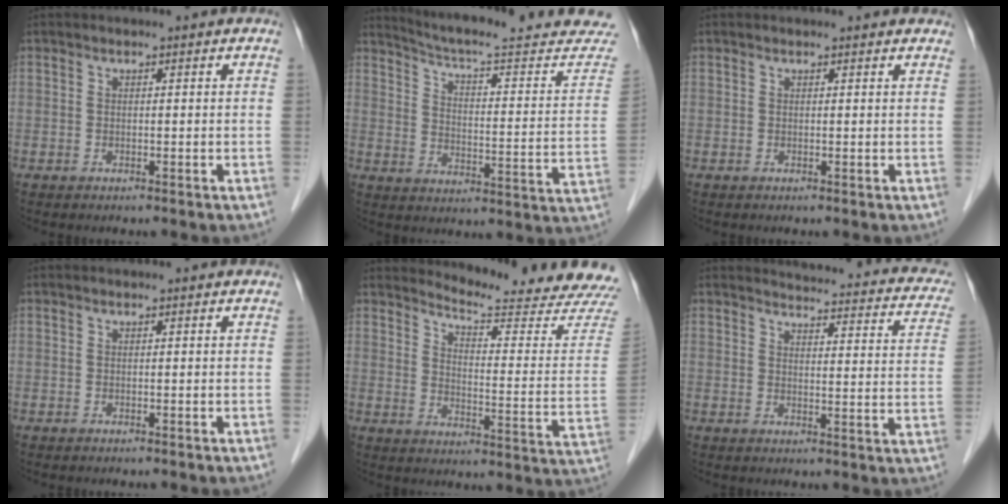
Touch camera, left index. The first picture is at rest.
{"total": 24.0, "force": [22.5, 1.6, 8.1], "torque": [-0.111, -0.078, 0.283]}
{"total": 3.6, "force": [3.4, 0.9, 0.9], "torque": [-0.013, 0.018, 0.031]}
{"total": 0.0}
{"total": 17.4, "force": [17.1, -1.3, 3.0], "torque": [-0.047, -0.131, 0.200]}
{"total": 17.2, "force": [15.7, 3.8, 5.9], "torque": [-0.050, -0.031, 0.152]}